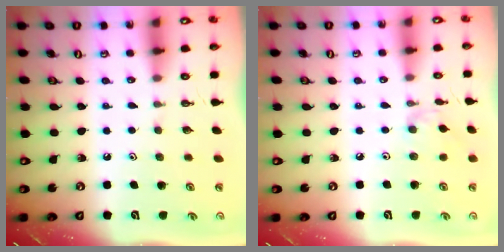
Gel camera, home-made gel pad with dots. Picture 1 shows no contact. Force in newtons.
{"total": 2.8, "press": 2.7, "slide": 0.6}